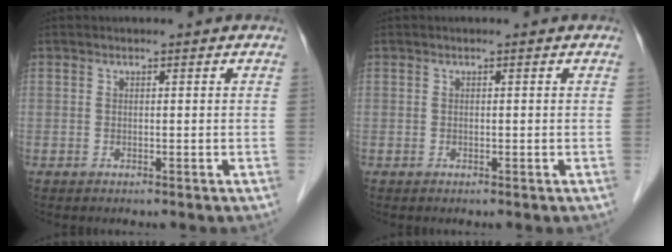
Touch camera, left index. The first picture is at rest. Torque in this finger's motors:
{"motor_torque": [-0.23, 0.13, -0.05, 0.00]}